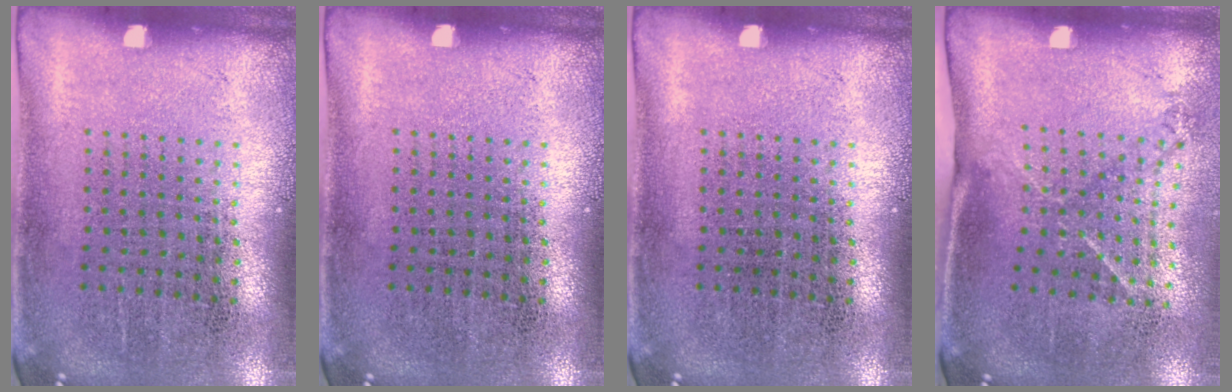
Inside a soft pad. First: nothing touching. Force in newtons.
{"total": 0.0}
{"total": 0.0}
{"total": 1.6, "press": 1.0, "slide": 1.3}